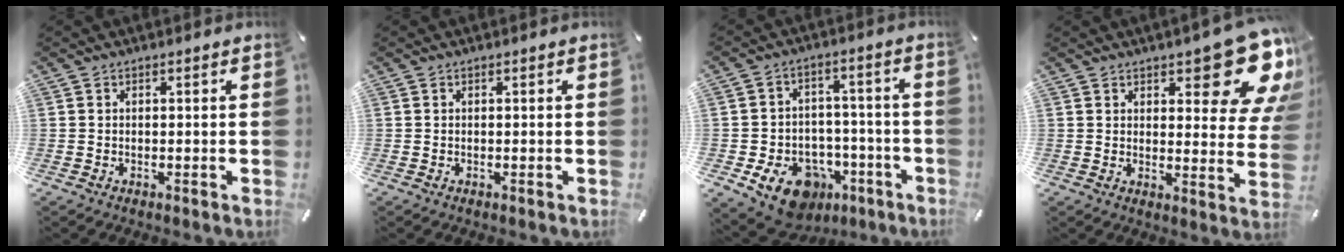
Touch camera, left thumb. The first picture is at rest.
{"total": 0.0}
{"total": 13.1, "force": [-6.5, 9.6, 6.1], "torque": [-0.087, 0.045, -0.104]}
{"total": 15.5, "force": [9.9, 5.8, 10.4], "torque": [-0.112, -0.086, 0.164]}